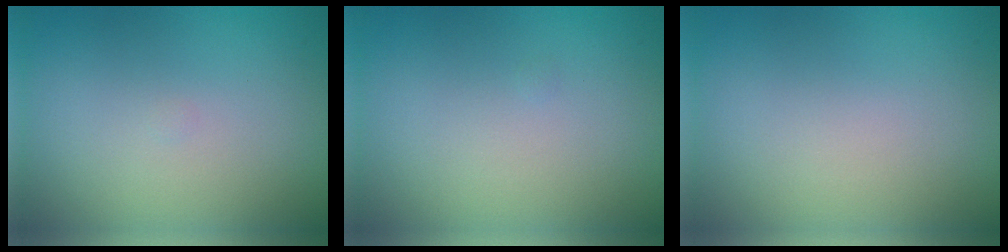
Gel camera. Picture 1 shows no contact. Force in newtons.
{"total": 0.0}
{"total": 0.0}